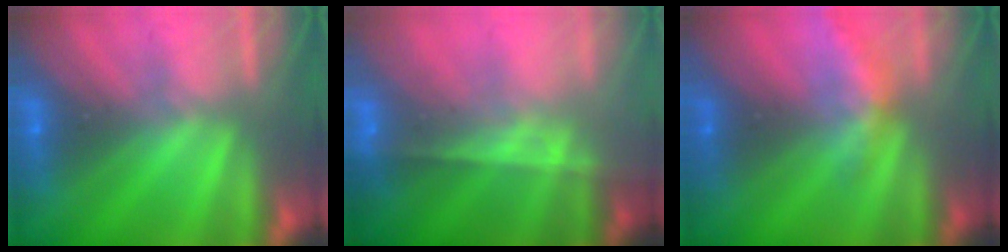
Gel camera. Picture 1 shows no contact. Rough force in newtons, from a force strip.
{"total": 7.5}
{"total": 2.1}